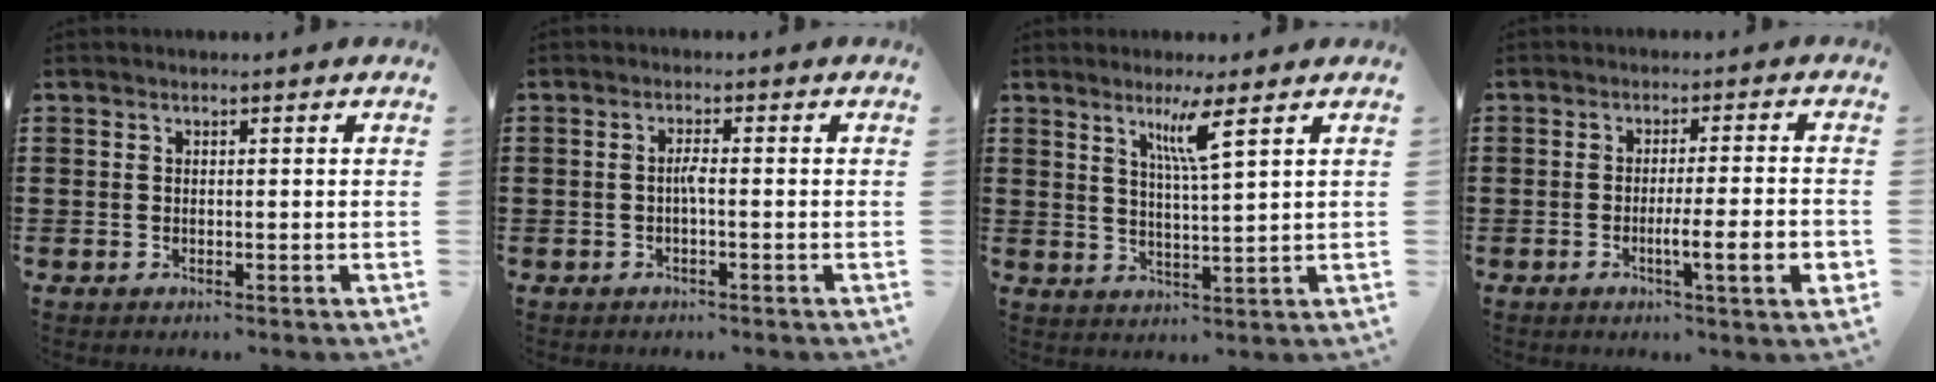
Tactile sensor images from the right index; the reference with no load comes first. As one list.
[{"total": 1.7, "force": [-0.4, 0.2, 1.6], "torque": [-0.034, 0.002, -0.009]}, {"total": 5.2, "force": [3.2, -0.4, 4.2], "torque": [-0.084, -0.006, 0.050]}, {"total": 6.8, "force": [-2.1, 0.3, 6.4], "torque": [-0.102, -0.012, -0.034]}]